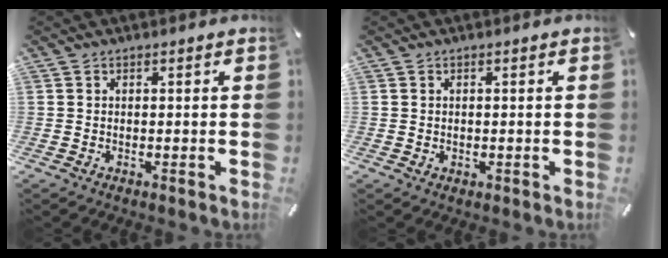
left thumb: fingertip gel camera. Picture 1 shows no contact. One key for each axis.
{"total": 0.8, "fx": 0.1, "fy": 0.8, "fz": 0.3, "tx": -0.006, "ty": 0.005, "tz": 0.000}